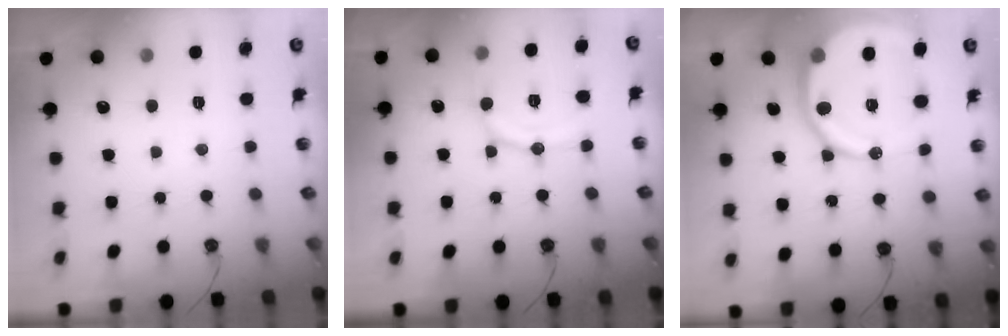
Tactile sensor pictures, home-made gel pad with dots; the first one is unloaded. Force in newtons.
{"total": 11.3, "press": 11.2, "slide": 0.8}
{"total": 17.5, "press": 17.3, "slide": 2.0}